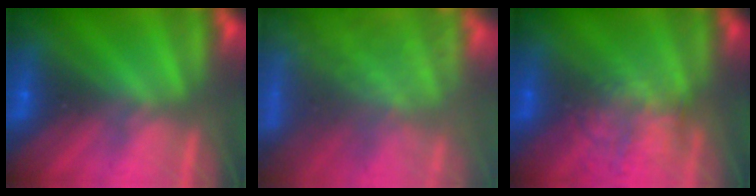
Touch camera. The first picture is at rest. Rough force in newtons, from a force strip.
{"total": 7.8}
{"total": 2.1}